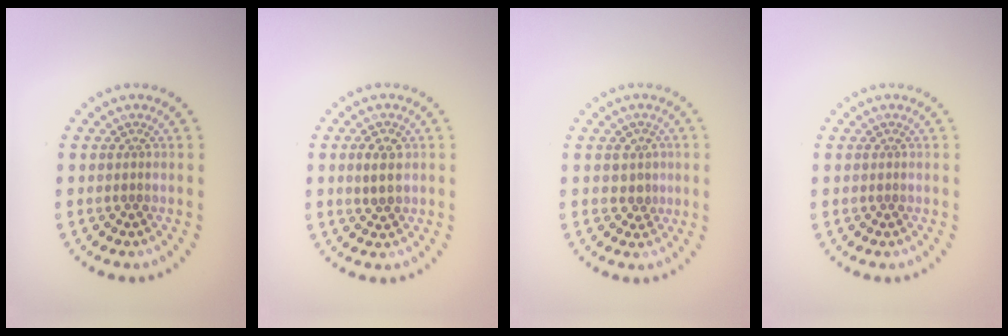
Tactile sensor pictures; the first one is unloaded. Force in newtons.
{"total": 2.1, "press": 2.1, "slide": 0.2}
{"total": 1.7, "press": 1.5, "slide": 0.7}
{"total": 0.0}